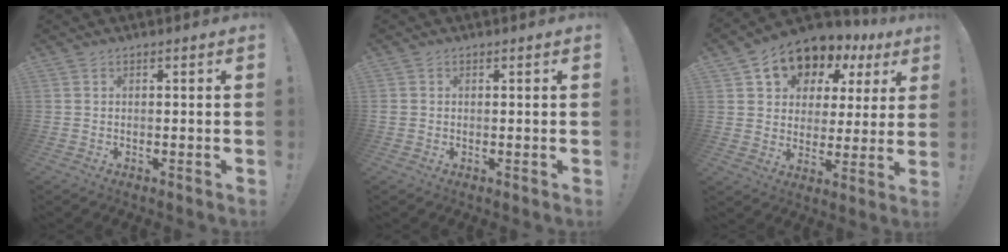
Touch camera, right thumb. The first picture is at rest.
{"total": 1.2, "force": [0.2, 1.1, 0.3], "torque": [-0.006, 0.003, 0.004]}
{"total": 10.8, "force": [7.0, 7.3, 3.7], "torque": [-0.056, -0.056, 0.127]}